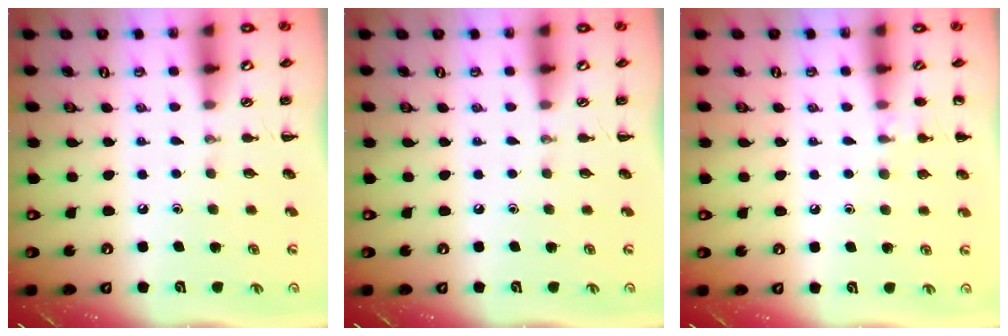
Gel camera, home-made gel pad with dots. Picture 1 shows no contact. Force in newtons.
{"total": 0.0}
{"total": 6.4, "press": 6.0, "slide": 2.1}